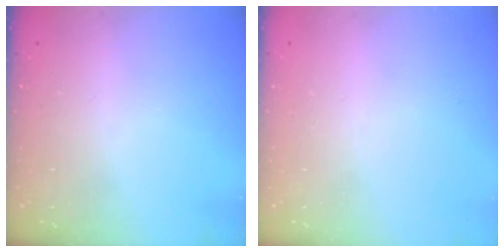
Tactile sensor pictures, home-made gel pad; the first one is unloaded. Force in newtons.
{"total": 0.0}